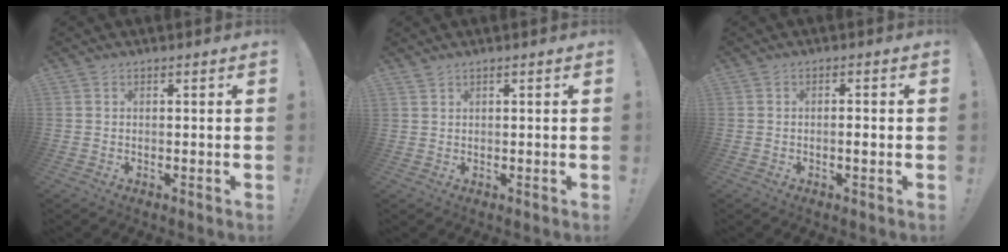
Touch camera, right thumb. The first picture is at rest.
{"total": 1.1, "force": [0.9, 0.2, 0.5], "torque": [-0.009, 0.000, 0.017]}
{"total": 1.8, "force": [-0.7, 0.2, 1.7], "torque": [-0.019, -0.002, -0.014]}